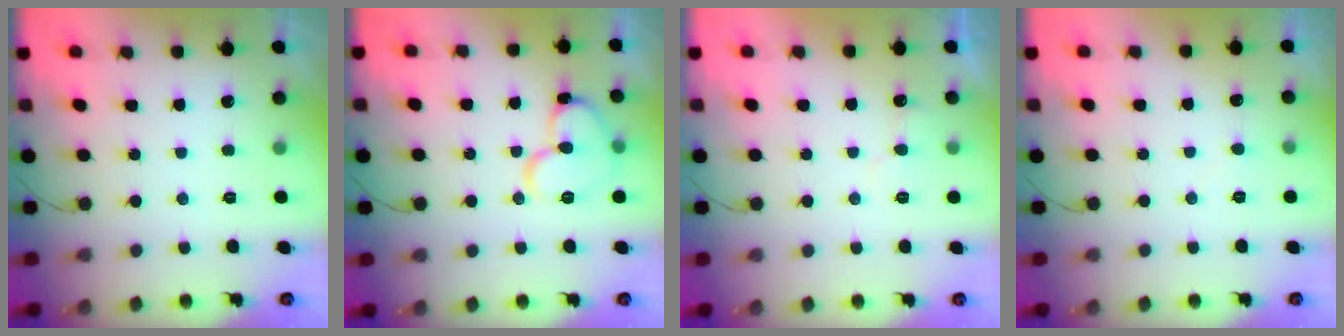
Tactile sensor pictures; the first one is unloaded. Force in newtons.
{"total": 12.5, "press": 12.4, "slide": 1.9}
{"total": 4.5, "press": 4.5, "slide": 0.5}
{"total": 3.8, "press": 3.8, "slide": 0.3}